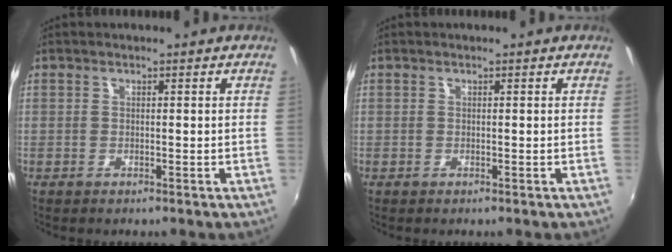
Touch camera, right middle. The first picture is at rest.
{"total": 0.0}